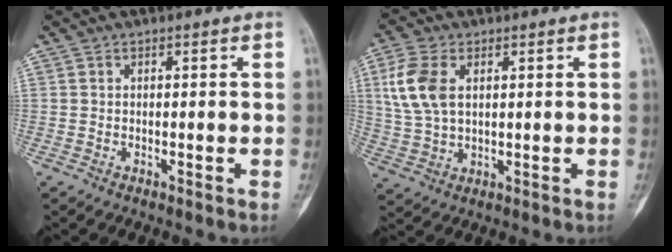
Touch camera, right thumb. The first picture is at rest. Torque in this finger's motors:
{"motor_torque": [-0.33, 0.09, 0.59, 0.35, 0.15]}